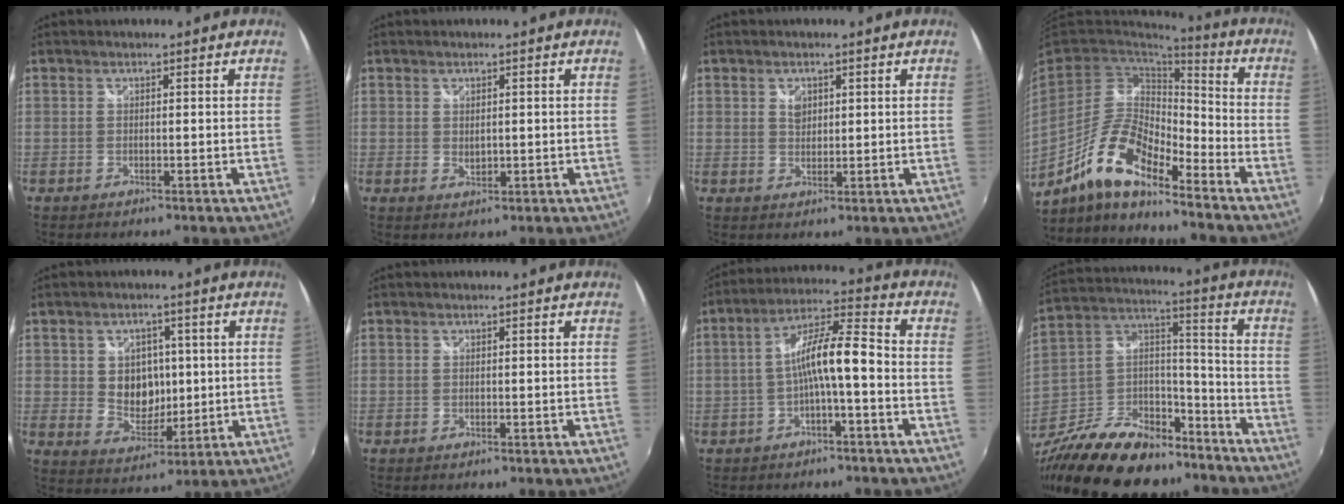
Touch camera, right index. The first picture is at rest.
{"total": 1.7, "force": [0.3, 1.2, 1.2], "torque": [-0.017, 0.000, 0.007]}
{"total": 2.6, "force": [1.0, 2.0, 1.4], "torque": [-0.018, 0.003, 0.017]}
{"total": 15.5, "force": [-9.5, 3.8, 11.7], "torque": [-0.215, 0.004, -0.186]}
{"total": 8.4, "force": [0.8, 7.0, 4.7], "torque": [-0.089, 0.003, 0.025]}
{"total": 0.0}
{"total": 8.8, "force": [-2.5, 1.4, 8.4], "torque": [-0.166, 0.021, -0.039]}
{"total": 25.0, "force": [-18.3, 12.4, 11.8], "torque": [-0.253, 0.044, -0.281]}